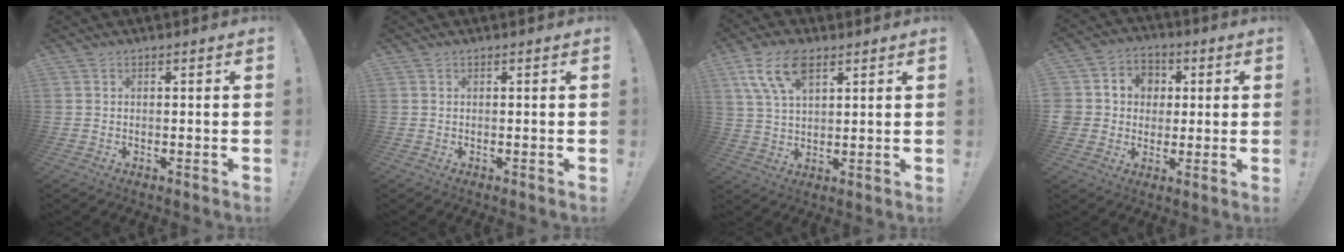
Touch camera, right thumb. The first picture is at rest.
{"total": 0.0}
{"total": 11.4, "force": [5.7, 5.8, 8.0], "torque": [-0.158, -0.013, 0.106]}
{"total": 8.2, "force": [0.0, 7.9, 2.0], "torque": [-0.023, 0.003, 0.005]}